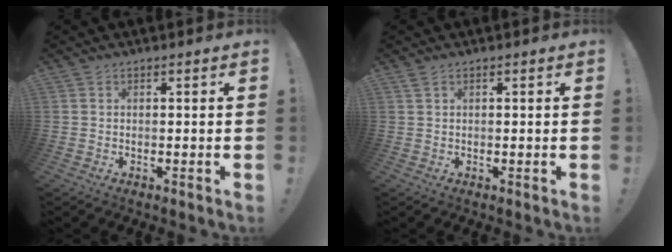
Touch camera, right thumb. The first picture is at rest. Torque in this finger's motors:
{"motor_torque": [-0.11, 0.18, 0.49, -0.02, 0.00]}